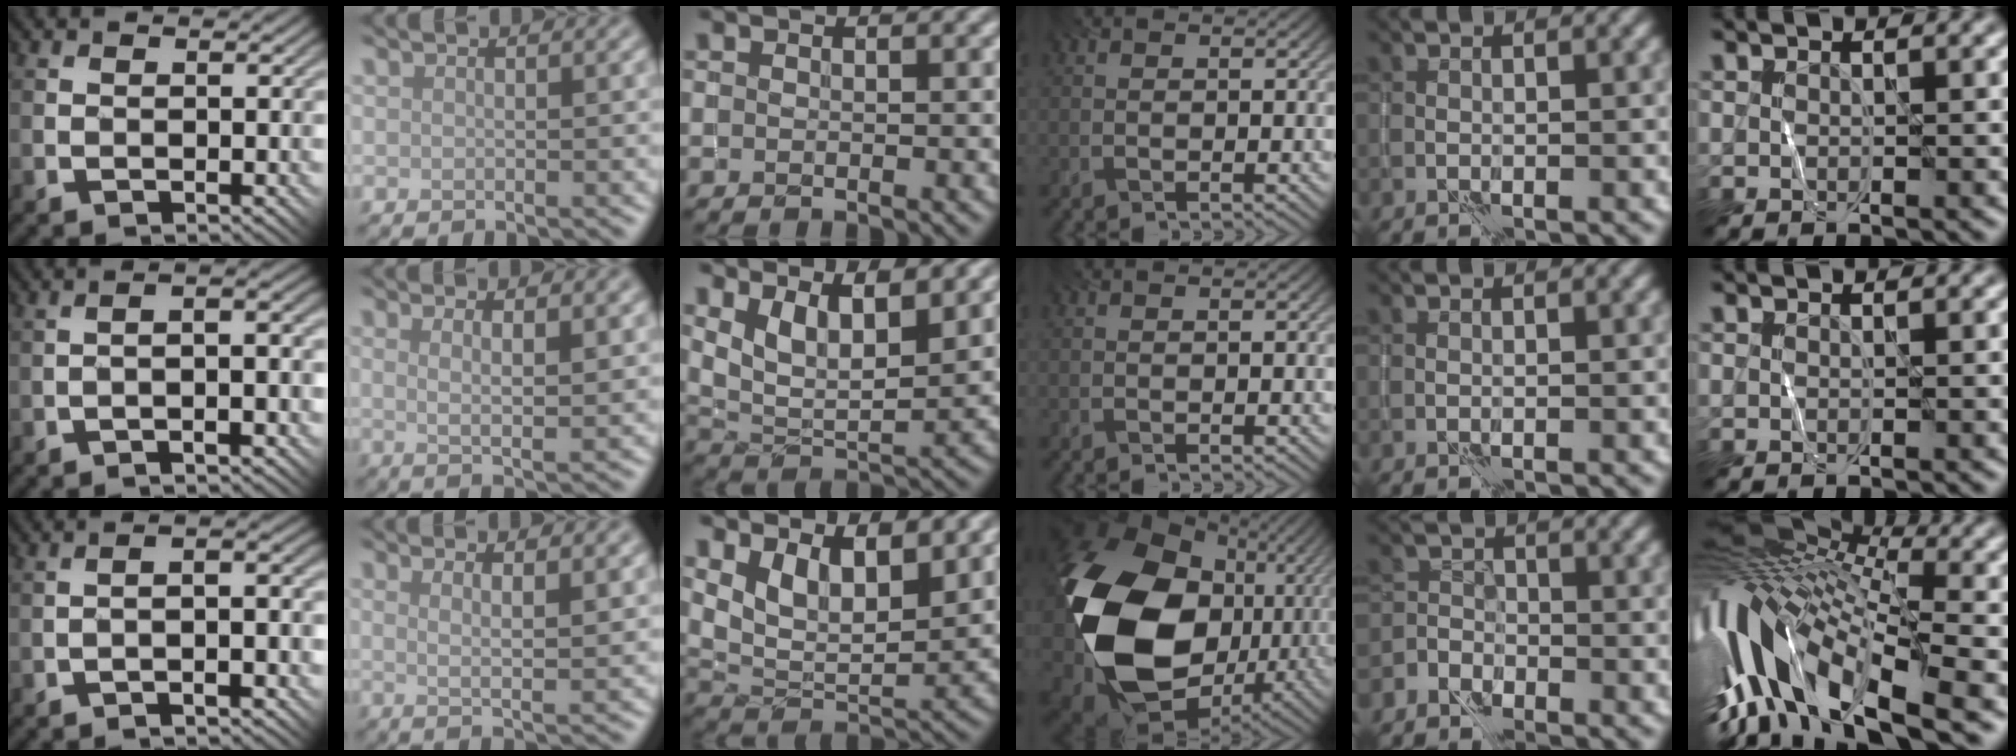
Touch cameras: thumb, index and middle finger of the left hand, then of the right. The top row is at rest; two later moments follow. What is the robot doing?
{"motion": "wrap", "object": "yarn"}